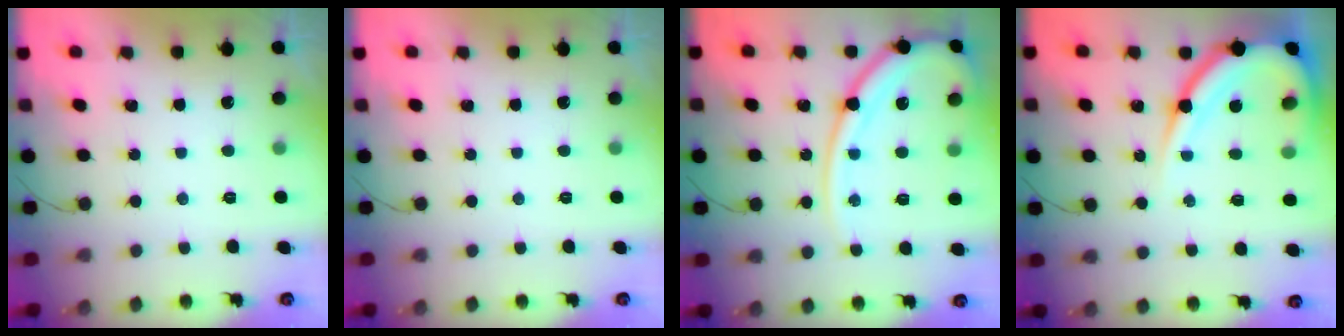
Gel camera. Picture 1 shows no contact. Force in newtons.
{"total": 0.0}
{"total": 16.7, "press": 16.6, "slide": 1.6}
{"total": 14.6, "press": 14.5, "slide": 1.5}